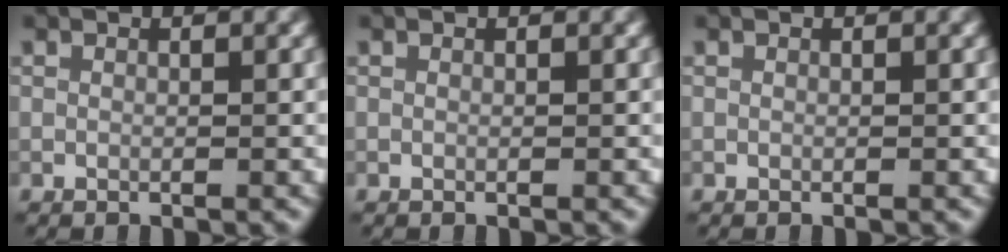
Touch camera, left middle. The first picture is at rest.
{"total": 0.0}
{"total": 0.0}